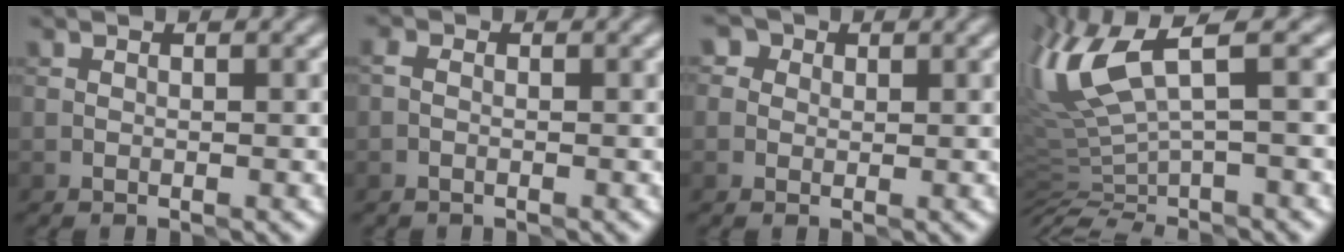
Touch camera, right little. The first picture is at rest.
{"total": 0.7, "force": [-0.4, 0.5, 0.3], "torque": [-0.005, 0.003, -0.009]}
{"total": 3.1, "force": [1.4, 2.5, 1.2], "torque": [0.003, 0.018, -0.008]}
{"total": 7.1, "force": [0.4, 1.8, 6.9], "torque": [-0.149, -0.004, 0.011]}